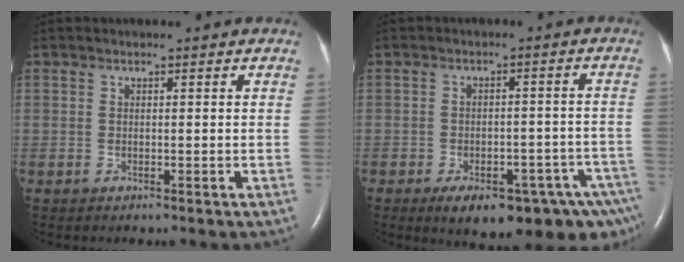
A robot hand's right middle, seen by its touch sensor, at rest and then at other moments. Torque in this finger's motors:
{"motor_torque": [1.00, -1.14, 0.14, 0.09]}